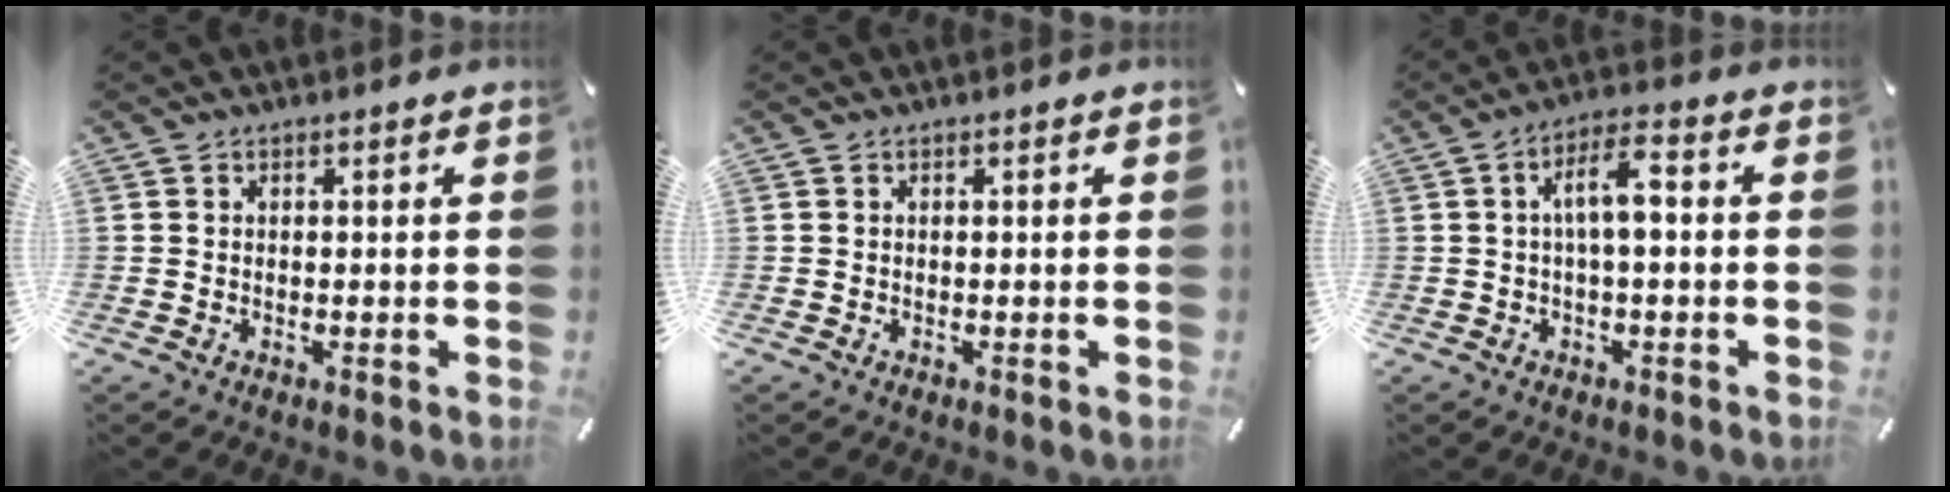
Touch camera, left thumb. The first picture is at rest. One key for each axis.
{"total": 0.0}
{"total": 7.0, "fx": 0.4, "fy": 2.7, "fz": 6.4, "tx": -0.113, "ty": 0.017, "tz": 0.003}